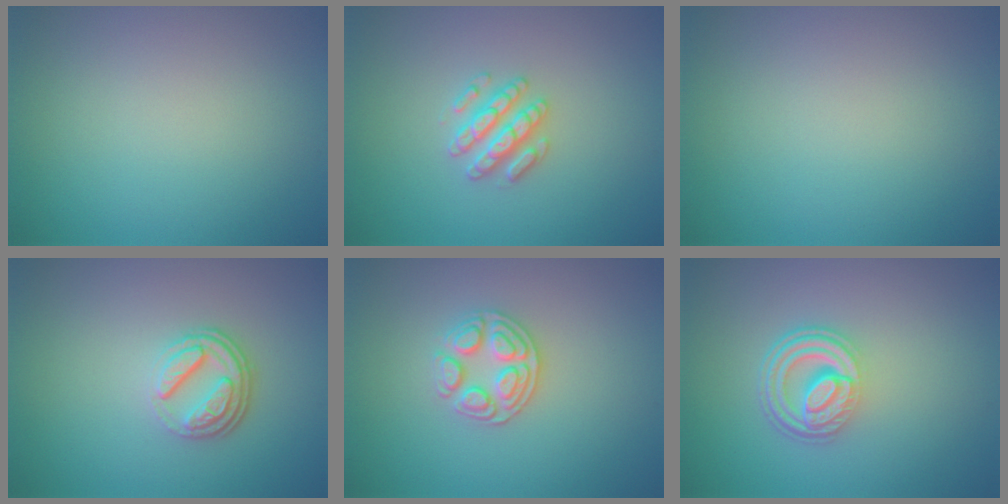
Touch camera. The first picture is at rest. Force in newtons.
{"total": 2.6, "press": 2.5, "slide": 0.4}
{"total": 0.0}
{"total": 3.7, "press": 2.6, "slide": 2.6}
{"total": 3.0, "press": 2.8, "slide": 1.1}
{"total": 4.6, "press": 3.3, "slide": 3.2}